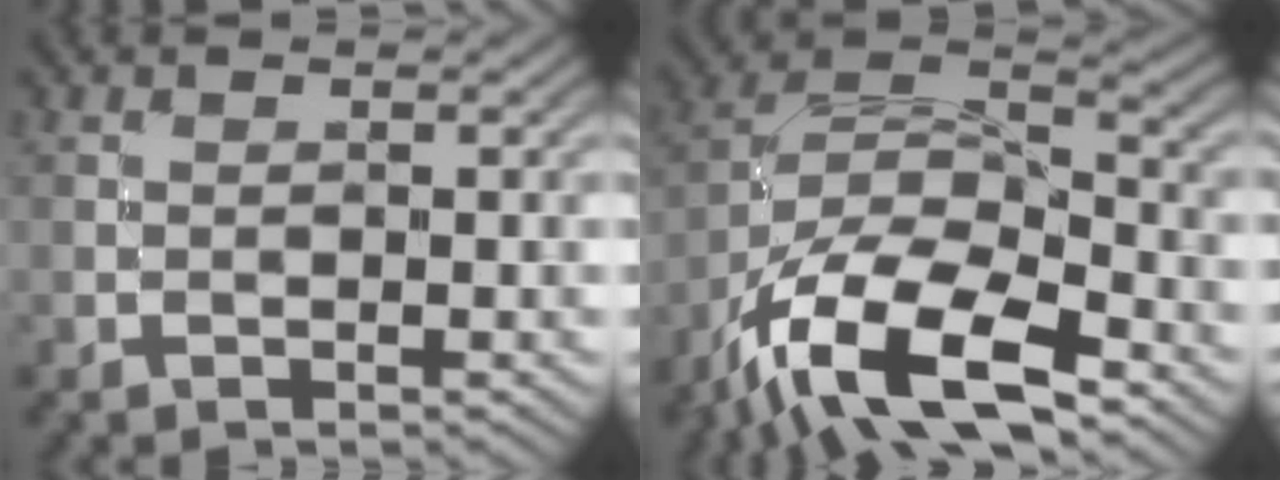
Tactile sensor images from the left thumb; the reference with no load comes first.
{"total": 16.2, "force": [-10.6, 6.2, 10.6], "torque": [-0.230, -0.019, -0.201]}